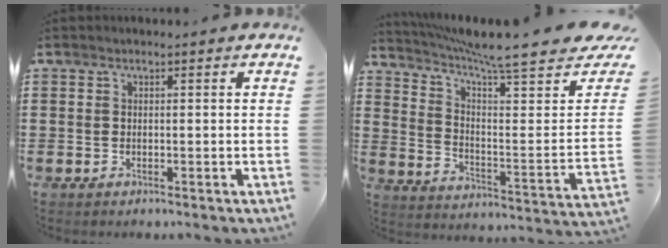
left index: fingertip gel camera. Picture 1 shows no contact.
{"total": 8.3, "force": [7.1, -0.1, 4.2], "torque": [-0.100, -0.063, 0.111]}